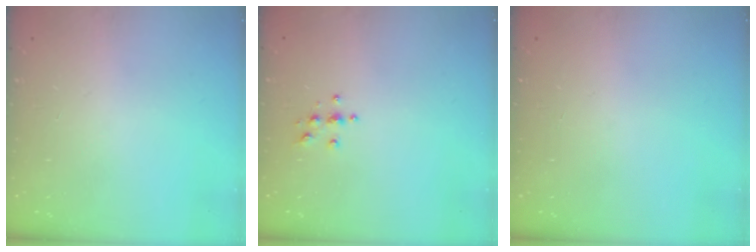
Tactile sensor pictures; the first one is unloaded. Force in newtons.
{"total": 3.9, "press": 3.8, "slide": 0.4}
{"total": 0.0}